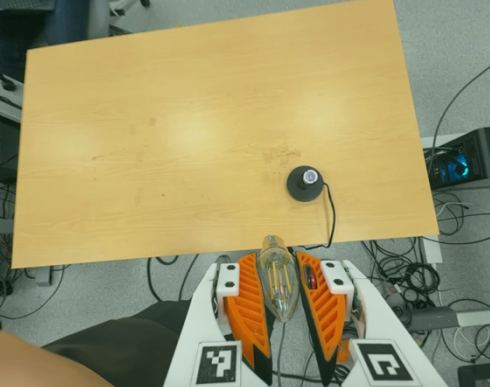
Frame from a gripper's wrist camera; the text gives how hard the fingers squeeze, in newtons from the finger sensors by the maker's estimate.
{"total": 12.0, "left": 13.3, "right": 10.7}